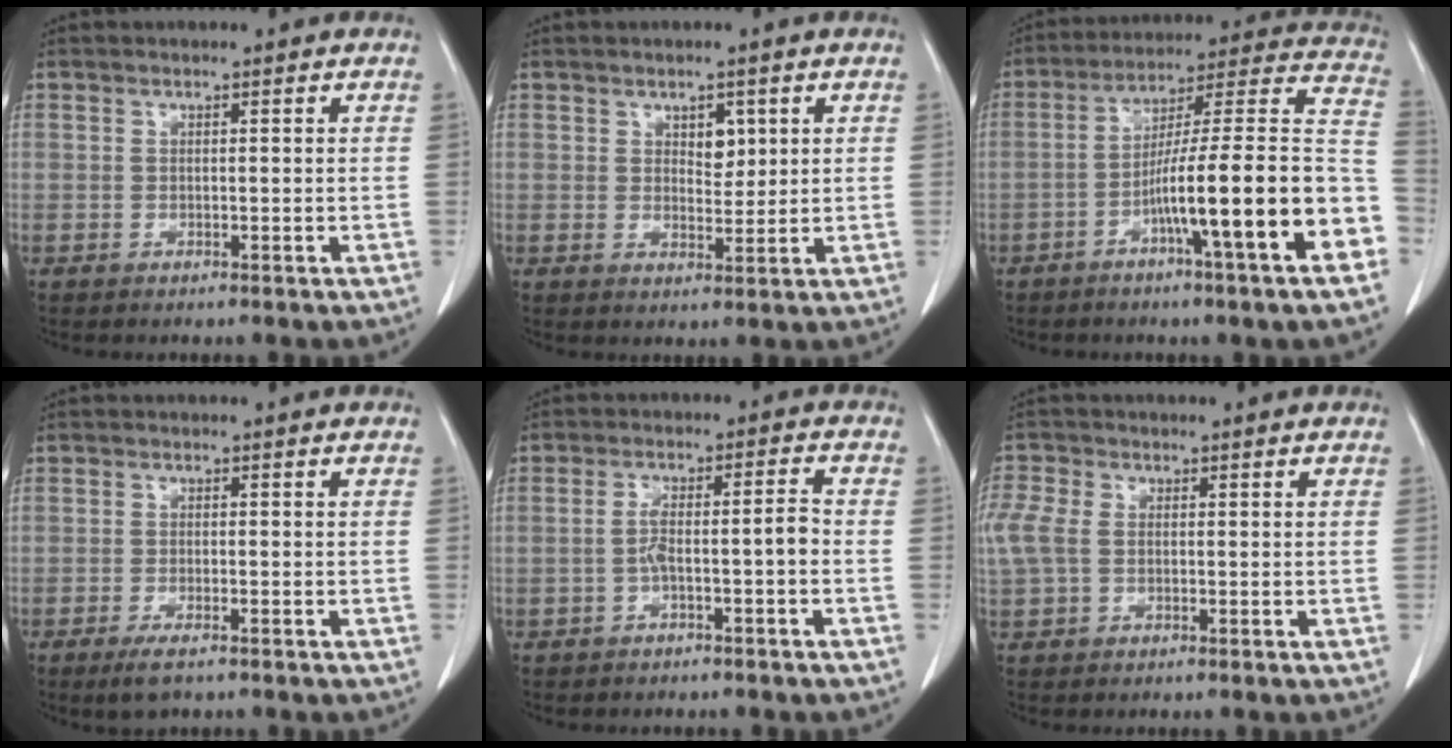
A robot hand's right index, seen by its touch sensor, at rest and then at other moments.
{"total": 3.0, "force": [1.3, 1.8, 2.1], "torque": [-0.027, -0.002, 0.022]}
{"total": 20.6, "force": [-7.2, 0.2, 19.3], "torque": [-0.230, 0.018, -0.113]}
{"total": 3.0, "force": [-2.0, 0.7, 2.1], "torque": [-0.038, -0.004, -0.032]}
{"total": 4.8, "force": [-1.5, 0.6, 4.5], "torque": [-0.083, 0.021, -0.022]}
{"total": 5.9, "force": [0.4, 4.3, 4.1], "torque": [-0.133, 0.024, 0.011]}